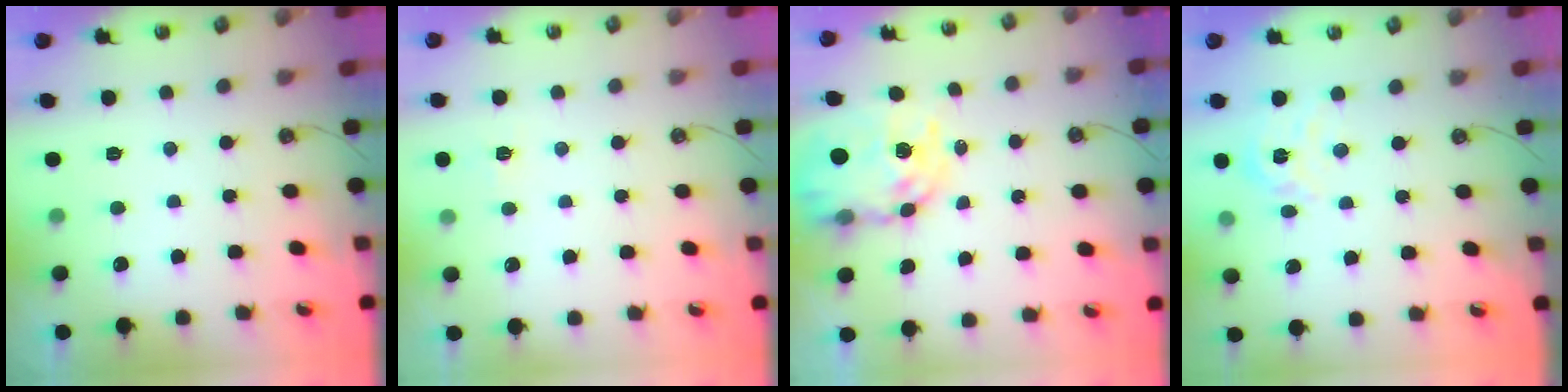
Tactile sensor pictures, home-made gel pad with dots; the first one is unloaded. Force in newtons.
{"total": 2.8, "press": 2.8, "slide": 0.3}
{"total": 13.3, "press": 13.2, "slide": 1.1}
{"total": 8.7, "press": 8.7, "slide": 0.8}